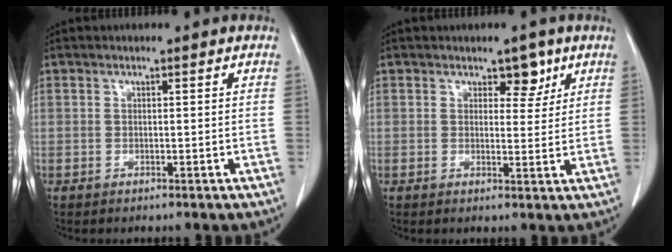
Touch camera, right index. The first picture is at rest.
{"total": 3.2, "force": [2.0, 1.9, 1.8], "torque": [-0.015, 0.000, 0.029]}